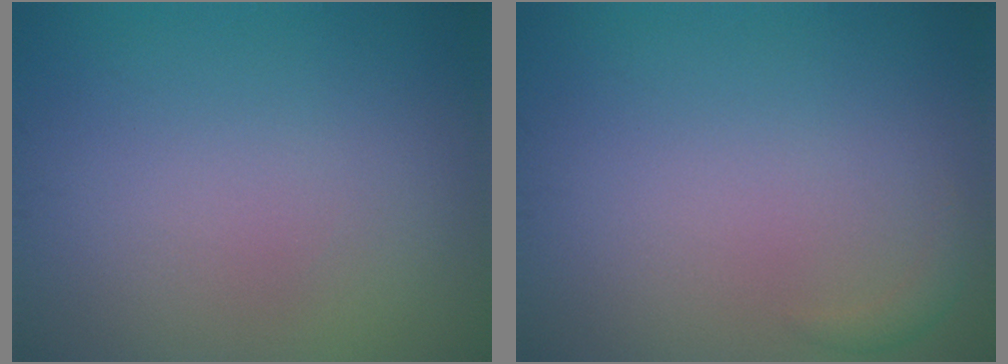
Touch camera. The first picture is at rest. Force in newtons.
{"total": 0.9, "press": 0.9, "slide": 0.1}